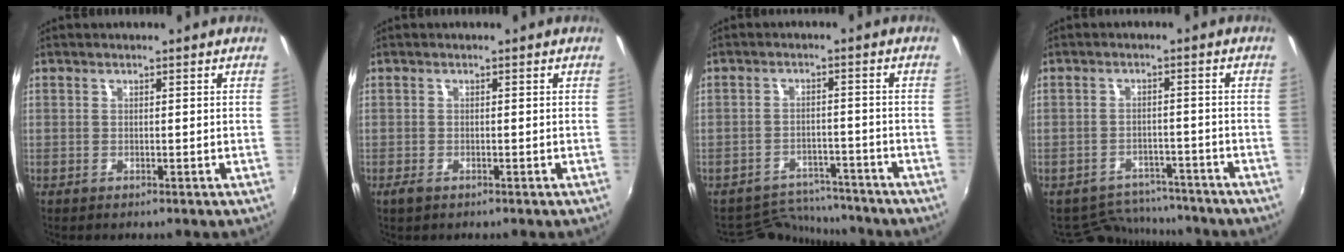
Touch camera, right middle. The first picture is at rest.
{"total": 1.6, "force": [-1.1, 0.8, 0.7], "torque": [-0.015, -0.005, -0.021]}
{"total": 9.4, "force": [-8.9, 2.9, 0.5], "torque": [-0.022, 0.021, -0.130]}
{"total": 9.7, "force": [-8.8, 4.0, 1.3], "torque": [-0.038, 0.016, -0.119]}